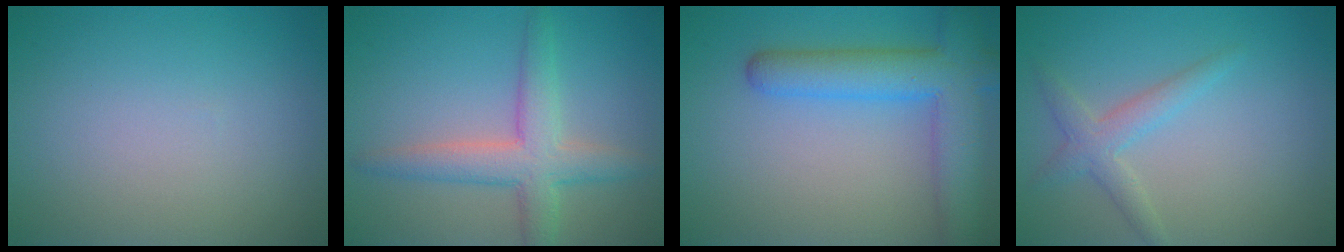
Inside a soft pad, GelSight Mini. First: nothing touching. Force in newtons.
{"total": 4.6, "press": 4.6, "slide": 0.2}
{"total": 6.8, "press": 6.8, "slide": 0.4}
{"total": 2.4, "press": 2.4, "slide": 0.2}